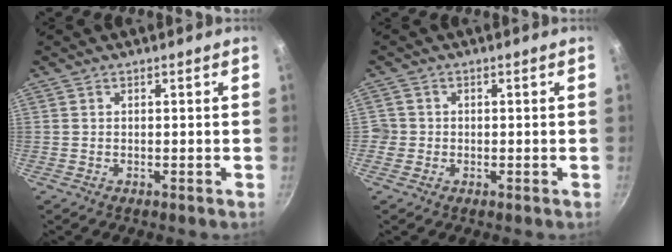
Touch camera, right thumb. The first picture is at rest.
{"total": 2.1, "force": [-0.5, 2.0, 0.3], "torque": [0.006, 0.009, -0.010]}